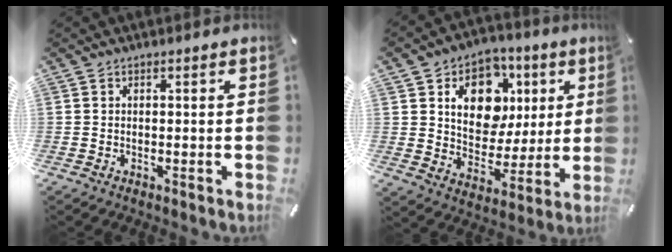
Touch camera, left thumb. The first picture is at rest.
{"total": 14.3, "force": [4.9, 11.3, 7.4], "torque": [-0.106, -0.016, 0.093]}